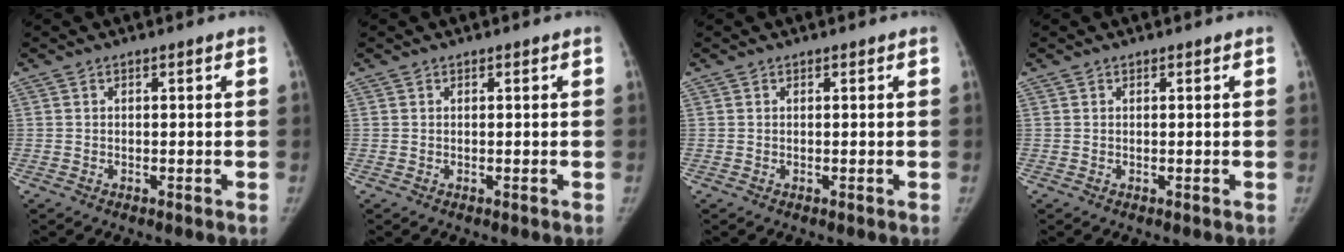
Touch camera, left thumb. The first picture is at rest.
{"total": 0.0}
{"total": 0.0}
{"total": 0.0}